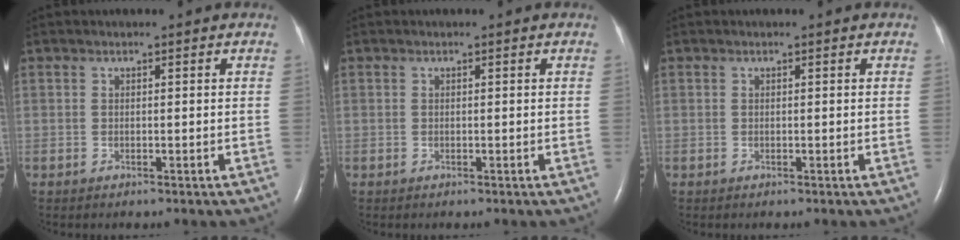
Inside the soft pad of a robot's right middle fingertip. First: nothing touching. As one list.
[{"total": 0.0}, {"total": 0.0}]